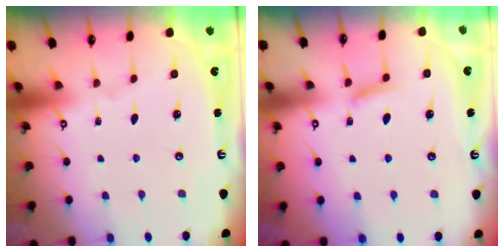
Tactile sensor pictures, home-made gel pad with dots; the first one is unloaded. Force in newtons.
{"total": 5.9, "press": 5.8, "slide": 0.8}